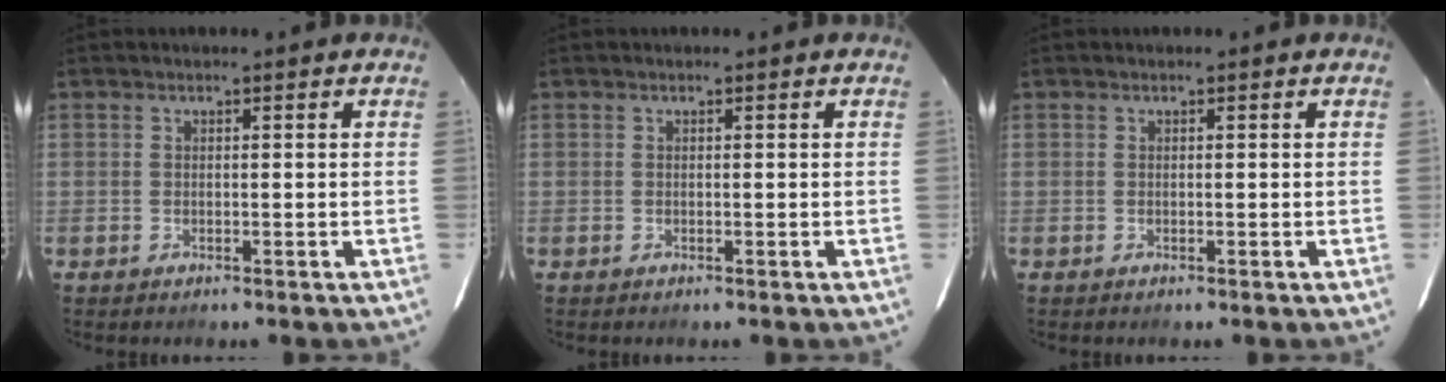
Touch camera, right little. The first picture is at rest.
{"total": 0.0}
{"total": 0.0}